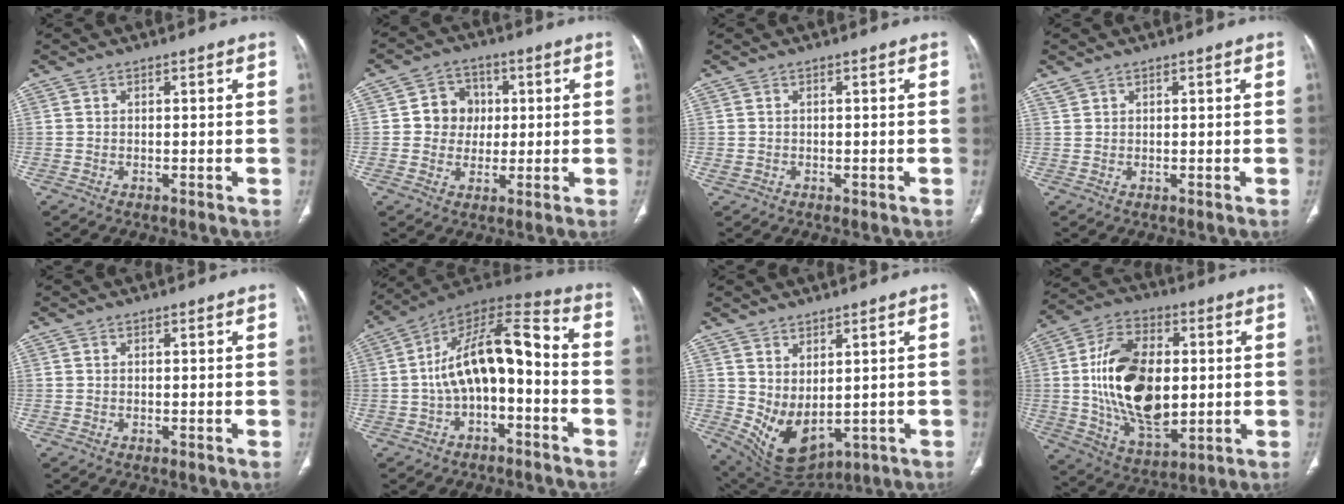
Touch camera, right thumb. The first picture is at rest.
{"total": 7.3, "force": [0.7, 6.6, 3.0], "torque": [-0.003, 0.008, 0.005]}
{"total": 1.0, "force": [-0.2, 0.8, 0.6], "torque": [-0.015, 0.007, 0.003]}
{"total": 0.9, "force": [0.8, 0.4, 0.1], "torque": [-0.002, 0.004, 0.019]}
{"total": 0.0}
{"total": 15.4, "force": [-2.4, 7.4, 13.2], "torque": [-0.216, 0.075, -0.046]}
{"total": 9.8, "force": [0.2, 5.4, 8.1], "torque": [-0.135, -0.017, 0.039]}
{"total": 20.9, "force": [0.9, 12.2, 16.9], "torque": [-0.288, -0.004, 0.027]}